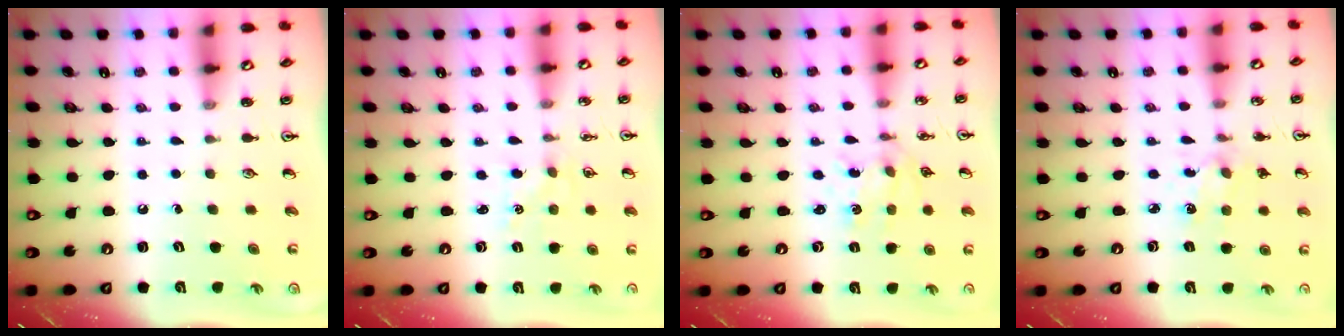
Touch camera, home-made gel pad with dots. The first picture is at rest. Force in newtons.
{"total": 1.0, "press": 0.9, "slide": 0.2}
{"total": 1.1, "press": 1.0, "slide": 0.4}
{"total": 2.4, "press": 2.4, "slide": 0.6}